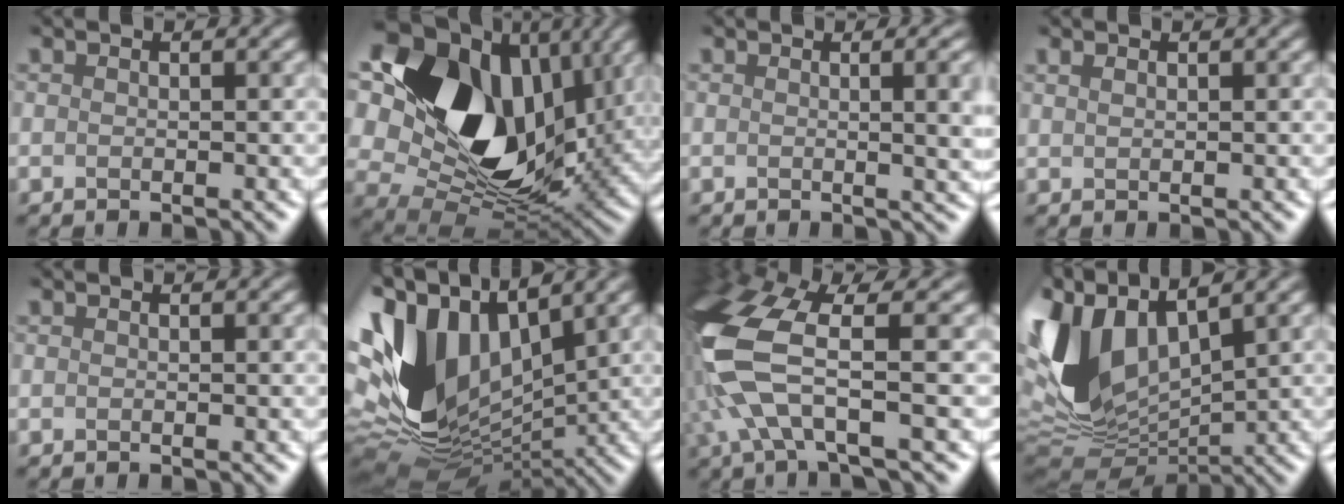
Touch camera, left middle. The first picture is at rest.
{"total": 16.0, "force": [5.9, 11.4, 9.5], "torque": [-0.180, 0.012, 0.109]}
{"total": 5.9, "force": [0.7, 2.7, 5.2], "torque": [-0.028, 0.023, -0.007]}
{"total": 0.8, "force": [0.8, 0.0, 0.0], "torque": [0.000, 0.002, 0.013]}
{"total": 0.0}
{"total": 12.8, "force": [3.0, 8.4, 9.3], "torque": [-0.231, 0.001, 0.065]}
{"total": 8.5, "force": [-0.9, 3.1, 7.9], "torque": [-0.201, 0.000, -0.024]}
{"total": 9.2, "force": [2.8, 5.8, 6.6], "torque": [-0.173, -0.004, 0.054]}